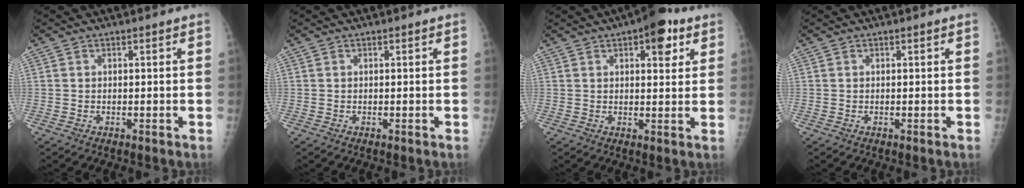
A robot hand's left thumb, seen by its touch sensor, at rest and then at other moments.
{"total": 0.0}
{"total": 8.1, "force": [4.0, 3.5, 6.1], "torque": [-0.055, -0.010, 0.046]}
{"total": 0.0}